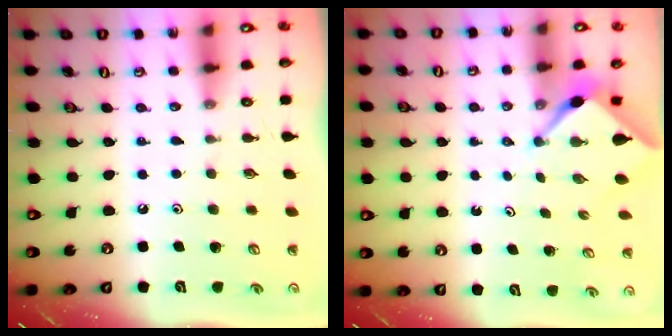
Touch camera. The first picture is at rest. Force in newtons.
{"total": 2.4, "press": 2.4, "slide": 0.2}